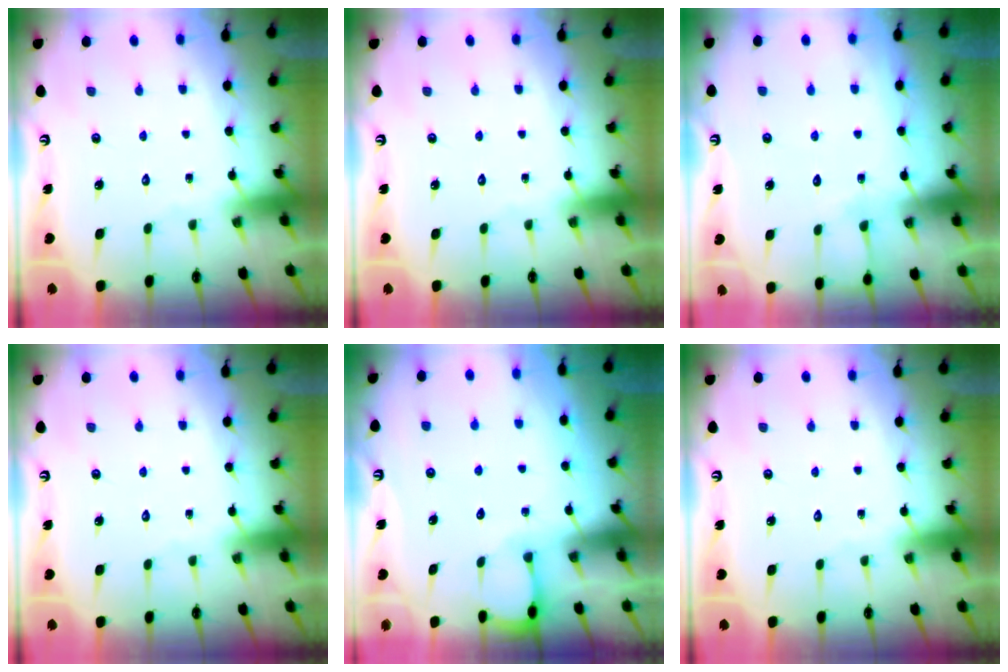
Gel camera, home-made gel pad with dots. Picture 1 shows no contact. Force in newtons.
{"total": 0.0}
{"total": 5.1, "press": 5.1, "slide": 0.5}
{"total": 0.0}
{"total": 2.3, "press": 2.3, "slide": 0.3}
{"total": 0.0}